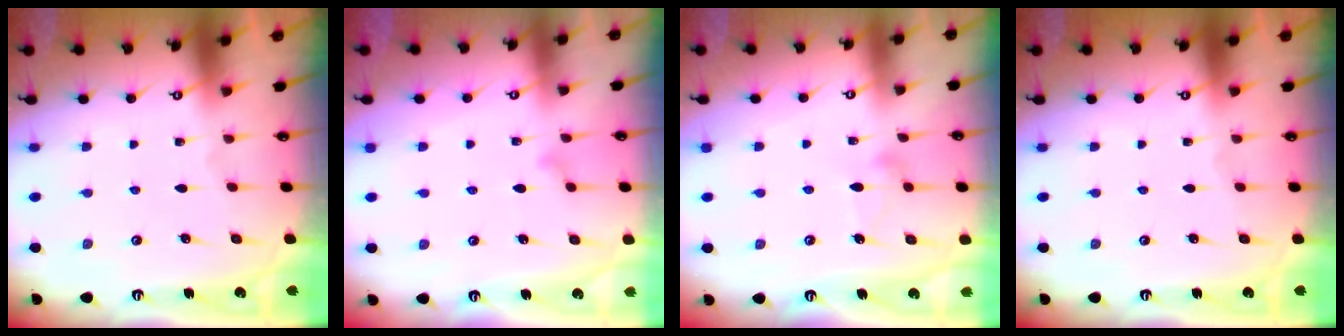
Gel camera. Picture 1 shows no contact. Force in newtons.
{"total": 7.1, "press": 7.1, "slide": 0.3}
{"total": 9.7, "press": 9.7, "slide": 0.4}
{"total": 0.0}